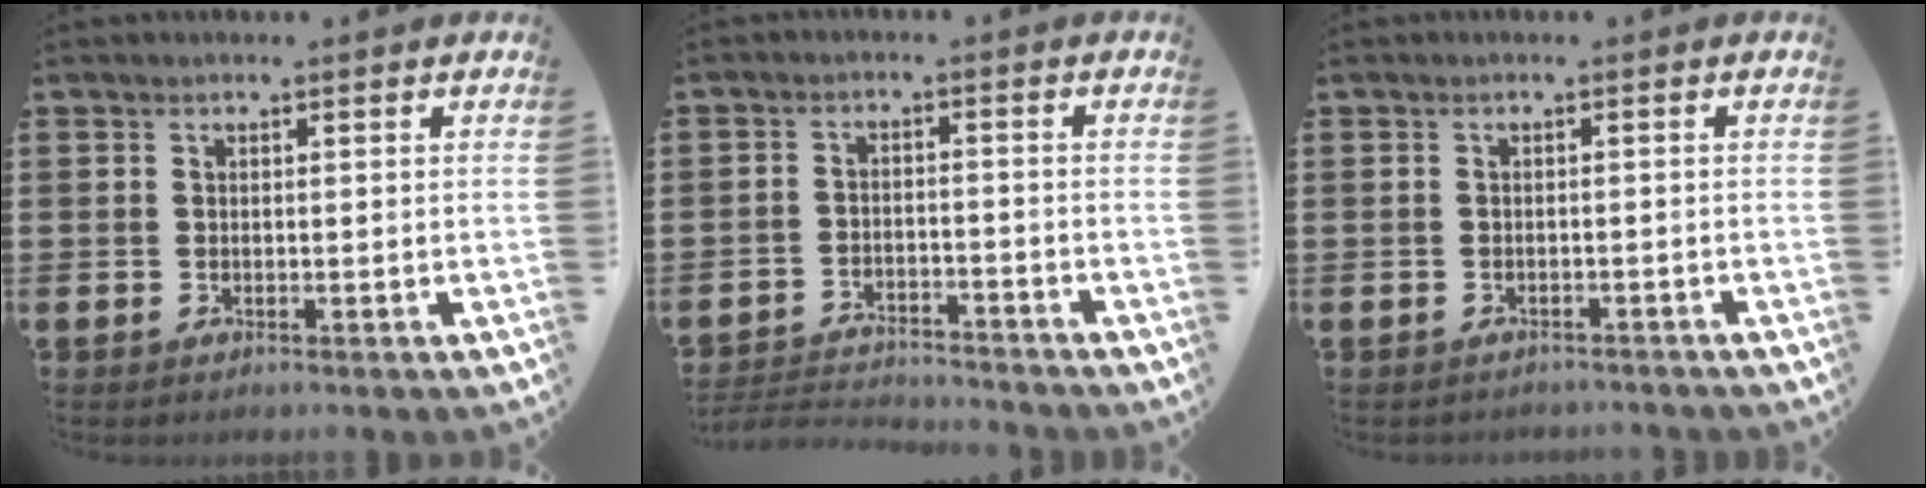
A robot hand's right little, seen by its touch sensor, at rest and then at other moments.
{"total": 2.8, "force": [-2.8, 0.2, 0.0], "torque": [-0.006, 0.004, -0.061]}
{"total": 0.6, "force": [-0.6, 0.1, -0.1], "torque": [-0.001, 0.001, -0.013]}